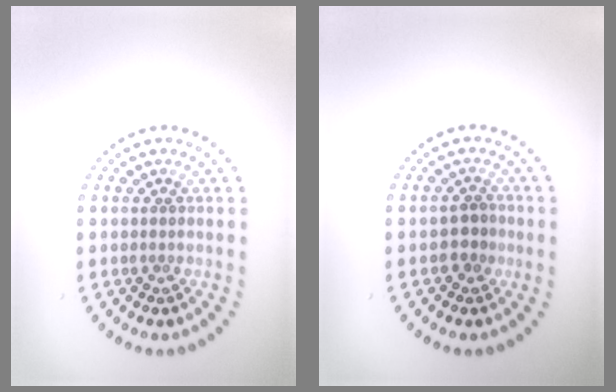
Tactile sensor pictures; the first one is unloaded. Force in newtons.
{"total": 1.6, "press": 1.5, "slide": 0.6}